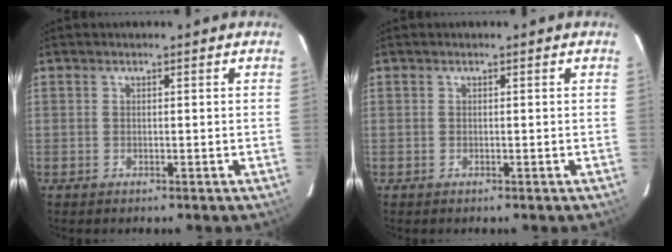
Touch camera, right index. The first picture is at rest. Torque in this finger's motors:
{"motor_torque": [-0.01, 0.00, 0.00, 0.00]}